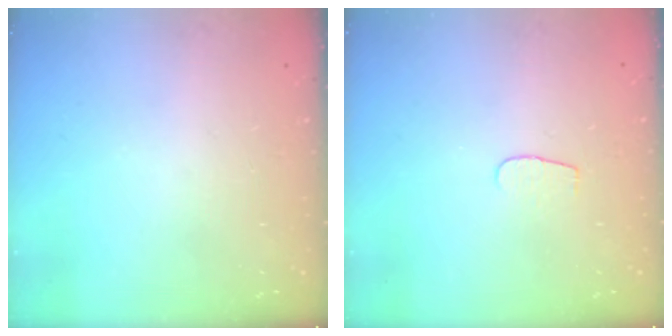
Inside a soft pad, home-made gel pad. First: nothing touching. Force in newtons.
{"total": 3.2, "press": 3.2, "slide": 0.3}